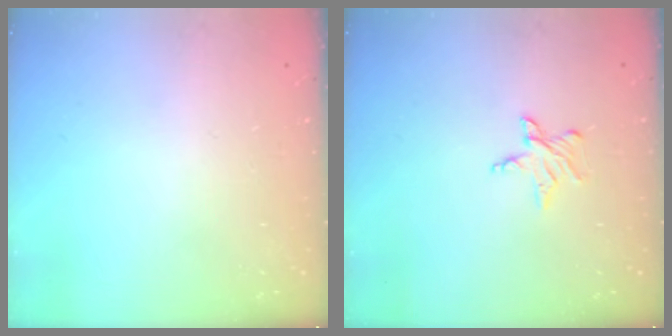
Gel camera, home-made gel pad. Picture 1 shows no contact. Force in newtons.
{"total": 4.1, "press": 4.1, "slide": 0.5}